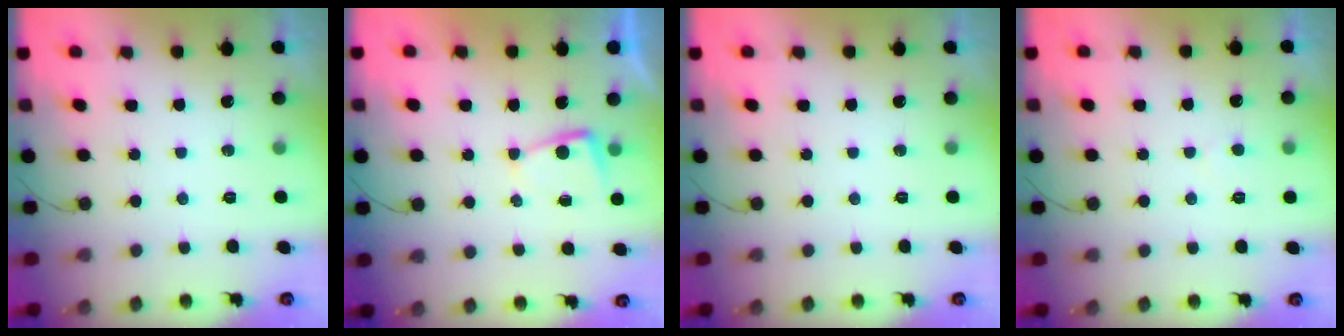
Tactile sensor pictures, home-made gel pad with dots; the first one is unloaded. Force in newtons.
{"total": 2.4, "press": 2.3, "slide": 0.4}
{"total": 0.0}
{"total": 2.2, "press": 2.2, "slide": 0.2}